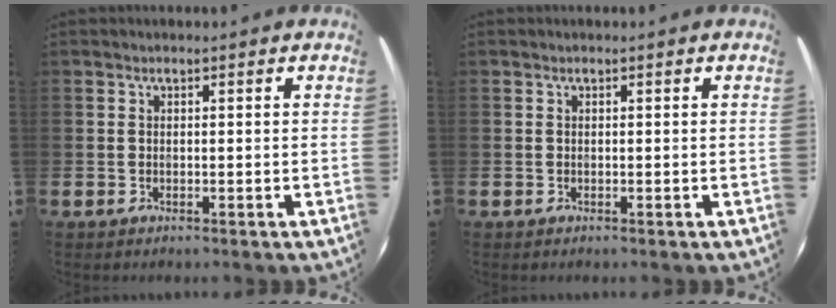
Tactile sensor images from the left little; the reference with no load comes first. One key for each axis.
{"total": 0.0}